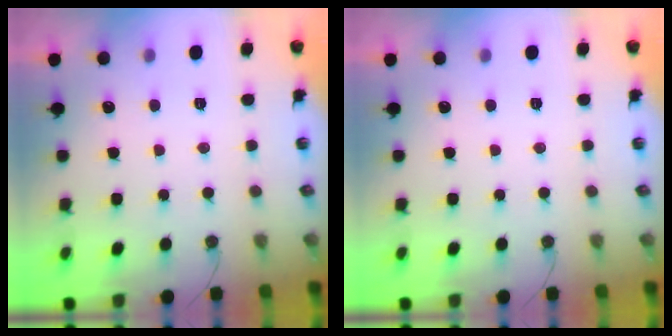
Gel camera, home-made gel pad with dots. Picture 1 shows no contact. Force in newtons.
{"total": 0.0}